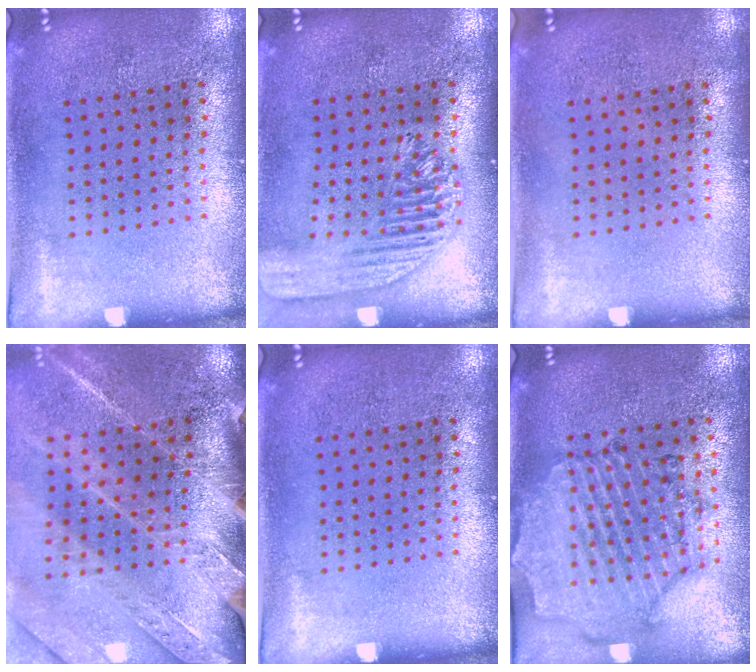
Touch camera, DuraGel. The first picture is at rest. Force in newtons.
{"total": 1.8, "press": 1.7, "slide": 0.7}
{"total": 0.0}
{"total": 3.8, "press": 3.2, "slide": 2.1}
{"total": 0.0}
{"total": 1.5, "press": 1.5, "slide": 0.3}